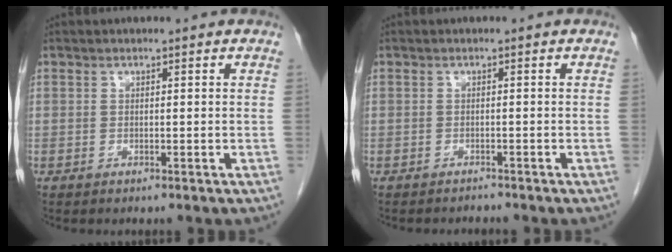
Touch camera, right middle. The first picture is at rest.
{"total": 1.0, "force": [-1.0, 0.0, -0.3], "torque": [0.002, -0.006, -0.014]}